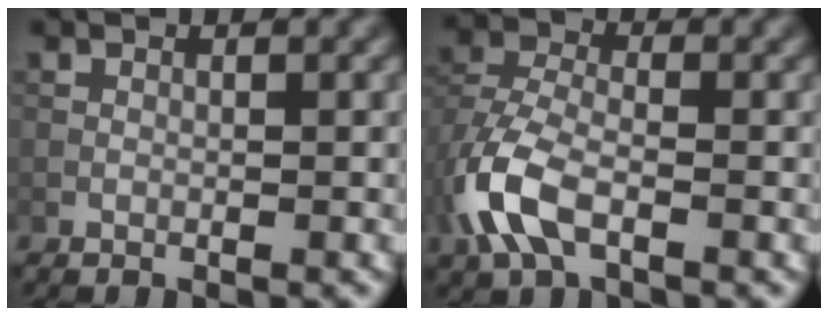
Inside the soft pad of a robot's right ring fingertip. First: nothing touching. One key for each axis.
{"total": 6.4, "fx": -2.7, "fy": 3.4, "fz": 4.7, "tx": -0.116, "ty": -0.002, "tz": -0.065}